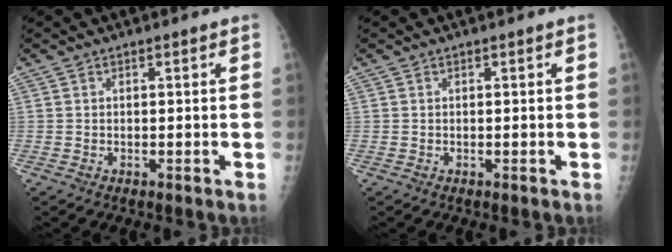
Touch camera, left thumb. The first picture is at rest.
{"total": 0.0}